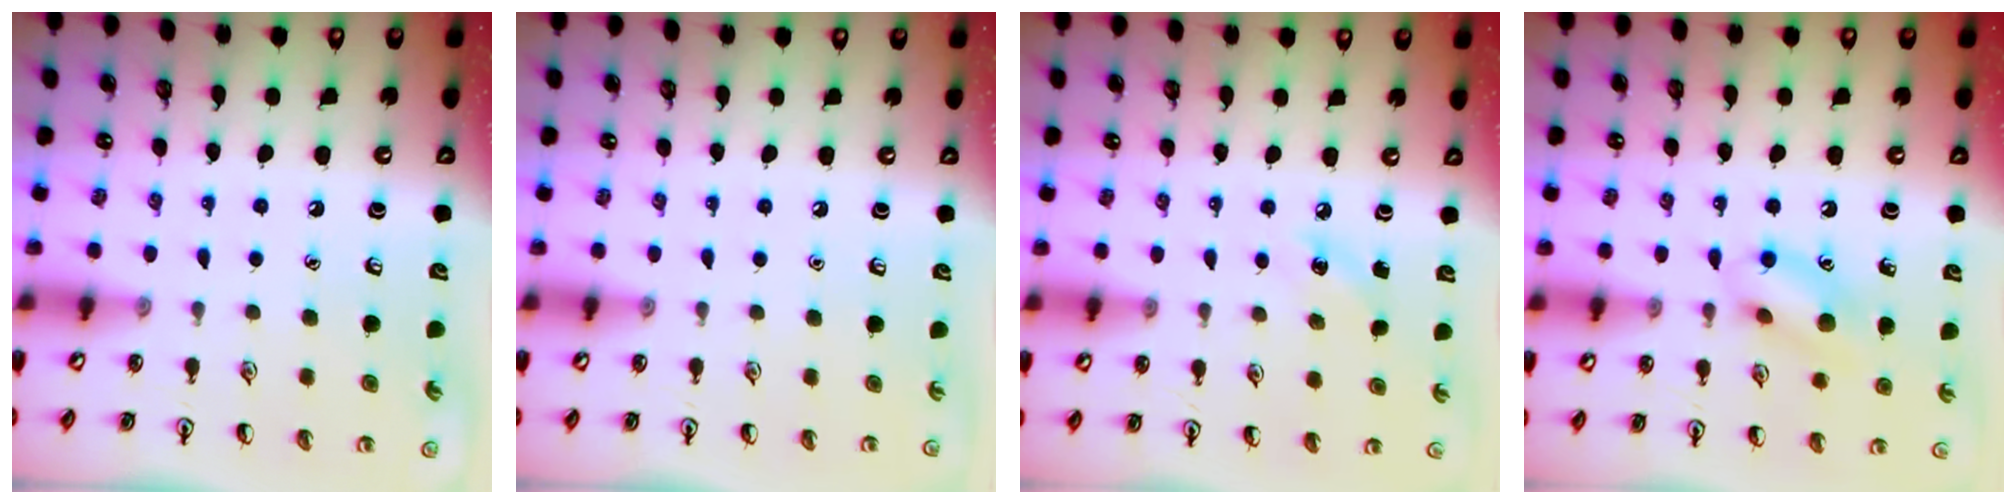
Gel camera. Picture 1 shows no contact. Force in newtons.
{"total": 0.0}
{"total": 5.1, "press": 4.9, "slide": 1.5}
{"total": 11.0, "press": 10.9, "slide": 1.6}